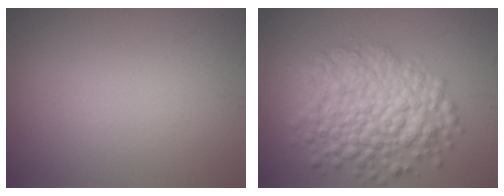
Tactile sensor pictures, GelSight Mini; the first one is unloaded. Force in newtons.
{"total": 7.4, "press": 7.4, "slide": 0.3}